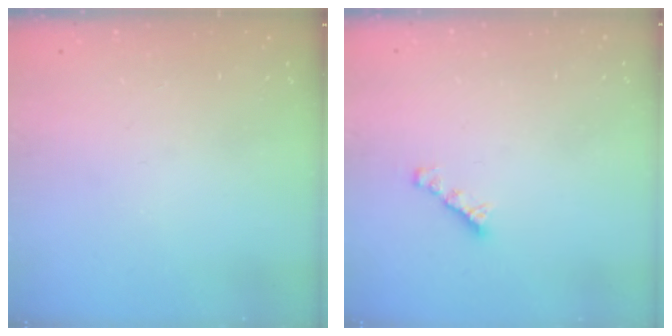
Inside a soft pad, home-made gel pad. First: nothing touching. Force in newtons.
{"total": 3.0, "press": 3.0, "slide": 0.1}